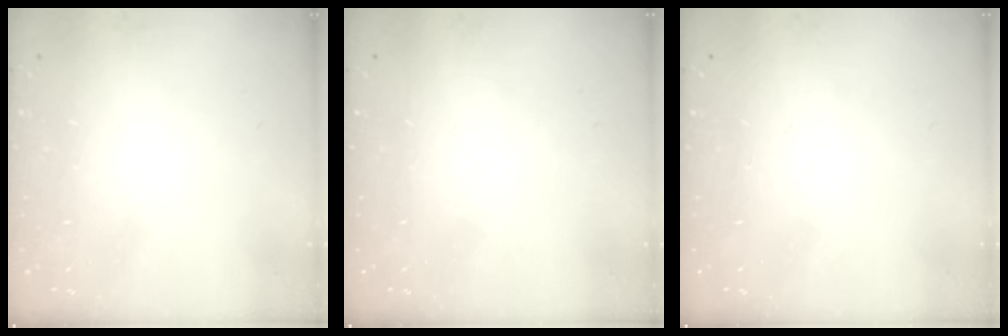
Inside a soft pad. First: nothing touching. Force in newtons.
{"total": 0.0}
{"total": 0.0}